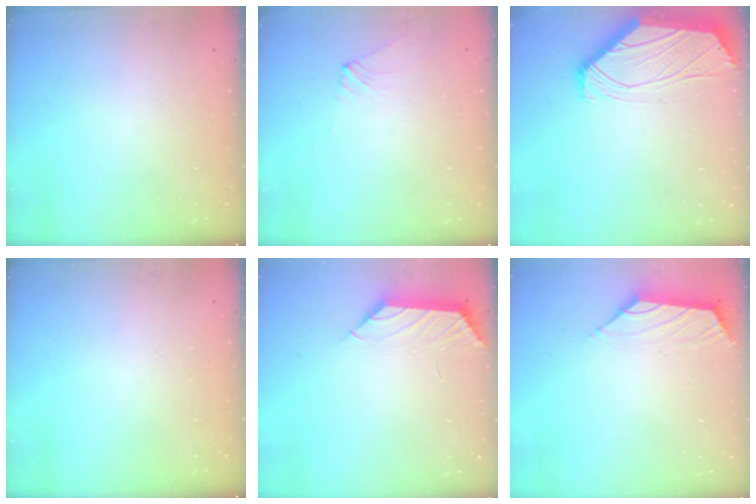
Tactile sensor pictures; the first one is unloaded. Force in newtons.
{"total": 1.8, "press": 1.8, "slide": 0.3}
{"total": 0.8, "press": 0.8, "slide": 0.1}
{"total": 0.0}
{"total": 2.9, "press": 2.9, "slide": 0.5}
{"total": 1.7, "press": 1.6, "slide": 0.6}